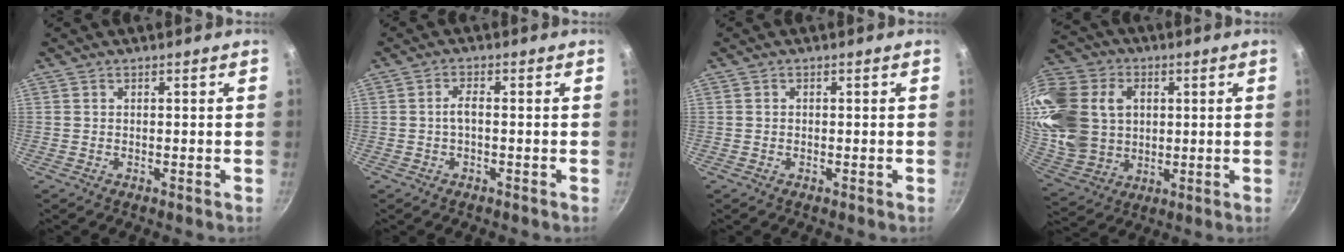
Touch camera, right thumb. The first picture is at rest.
{"total": 2.2, "force": [-0.4, 0.8, 2.0], "torque": [-0.043, 0.013, -0.010]}
{"total": 0.6, "force": [0.0, 0.6, 0.2], "torque": [-0.003, 0.003, -0.001]}
{"total": 25.7, "force": [5.1, 20.1, 15.2], "torque": [-0.328, 0.016, 0.105]}